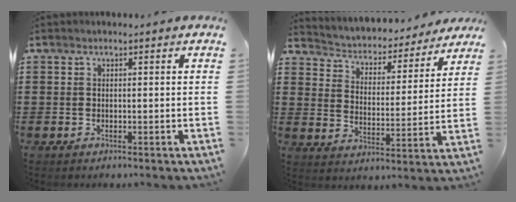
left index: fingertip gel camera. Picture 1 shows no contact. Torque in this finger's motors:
{"motor_torque": [1.09, -1.05, 0.27, 0.10]}